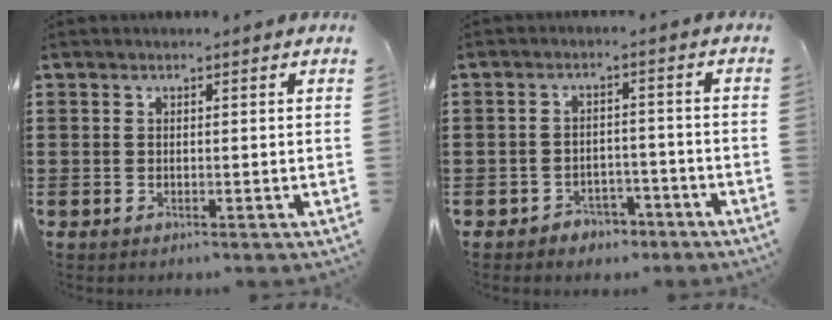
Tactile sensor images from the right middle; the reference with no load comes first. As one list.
[{"total": 2.9, "force": [-2.6, 1.3, 0.1], "torque": [-0.010, 0.004, -0.057]}]